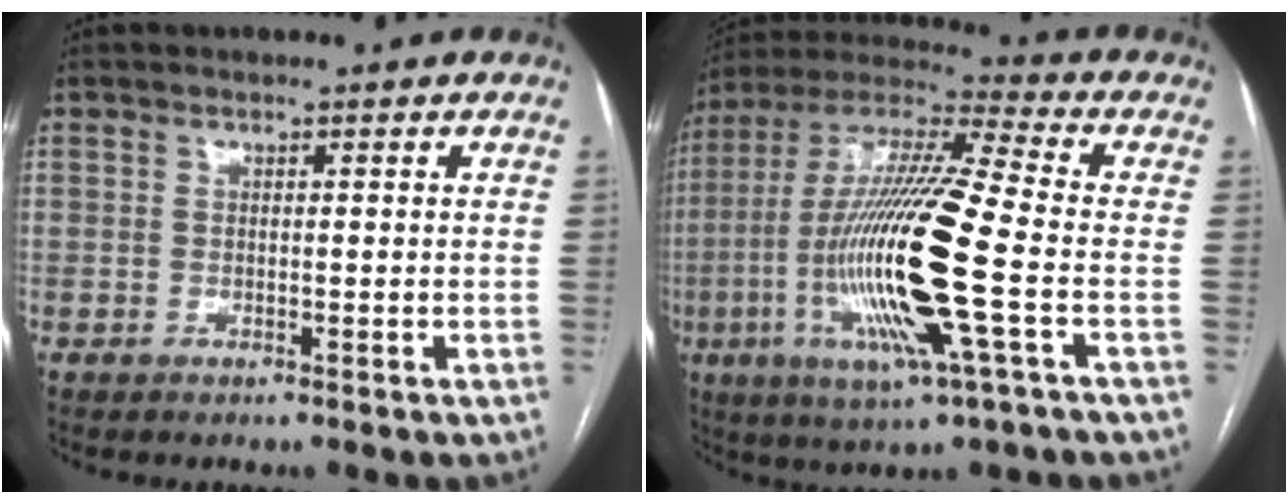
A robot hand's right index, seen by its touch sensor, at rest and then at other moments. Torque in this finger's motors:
{"motor_torque": [2.14, 0.00, 1.05, 0.21]}